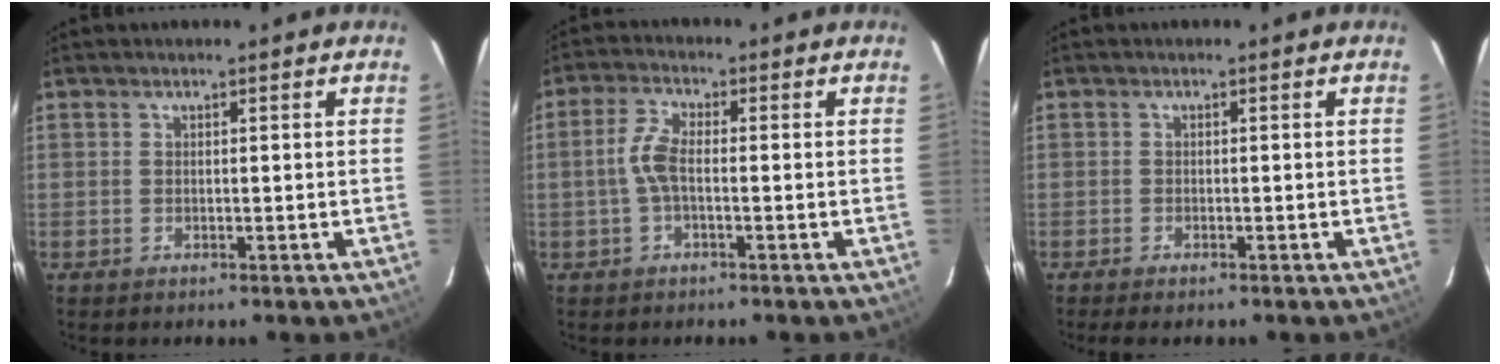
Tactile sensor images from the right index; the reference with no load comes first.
{"total": 4.6, "force": [-0.8, 1.6, 4.3], "torque": [-0.095, 0.010, -0.016]}
{"total": 2.1, "force": [-1.8, 0.4, 1.0], "torque": [-0.026, -0.009, -0.032]}